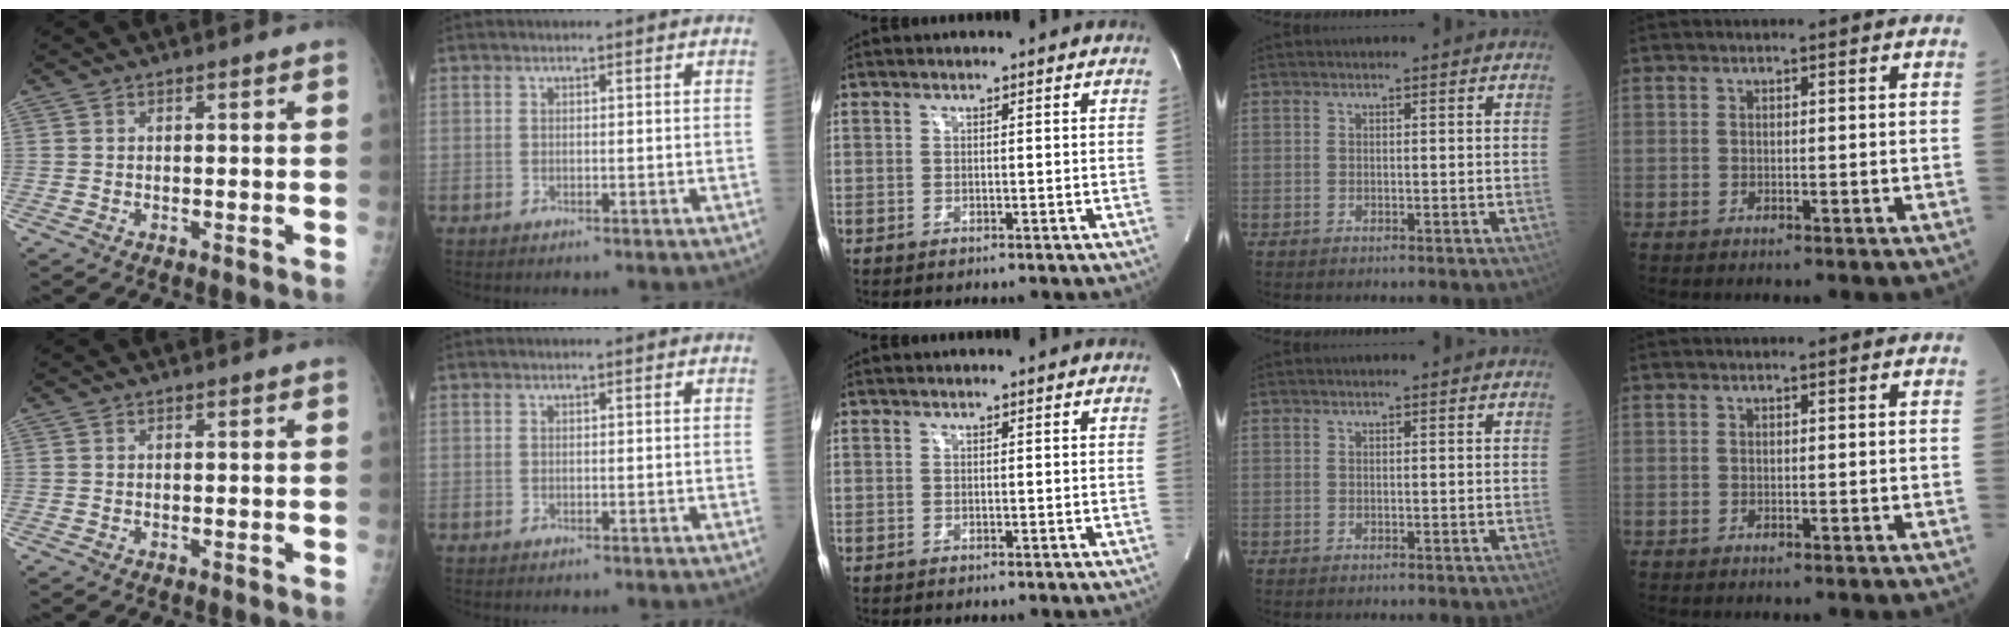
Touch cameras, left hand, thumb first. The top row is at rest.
{}